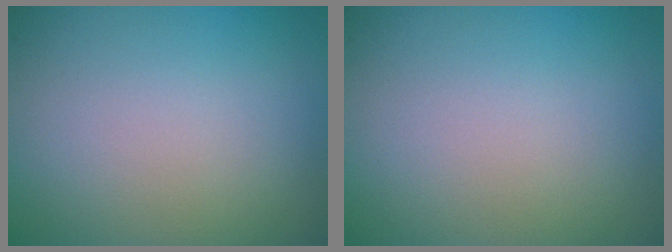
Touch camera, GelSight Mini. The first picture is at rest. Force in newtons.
{"total": 0.0}